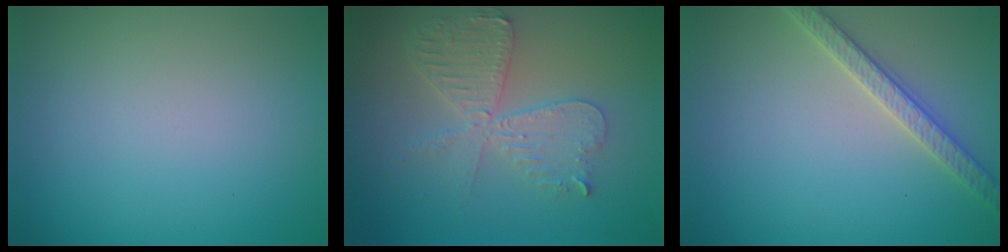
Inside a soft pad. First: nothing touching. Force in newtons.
{"total": 4.6, "press": 4.0, "slide": 2.3}
{"total": 2.7, "press": 2.7, "slide": 0.1}